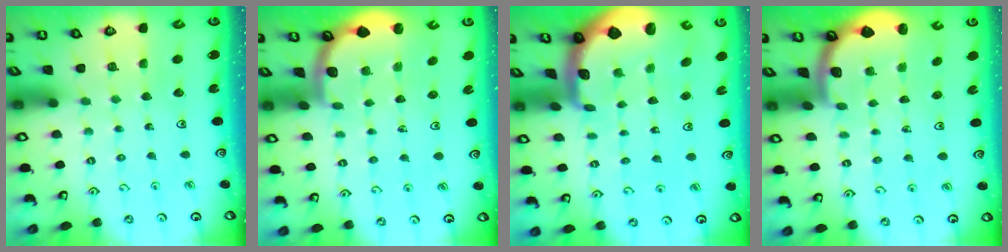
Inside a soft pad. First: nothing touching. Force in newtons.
{"total": 1.8, "press": 1.8, "slide": 0.1}
{"total": 2.9, "press": 2.9, "slide": 0.5}
{"total": 1.6, "press": 1.6, "slide": 0.1}